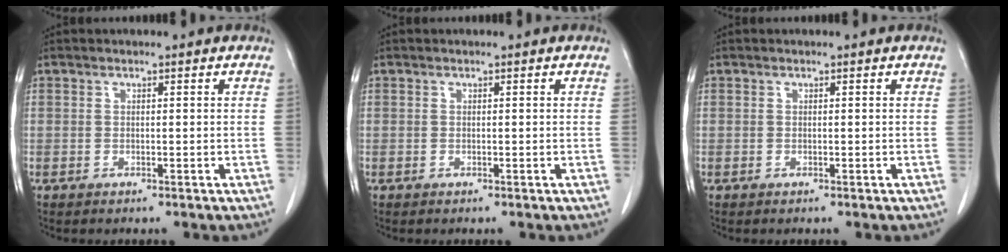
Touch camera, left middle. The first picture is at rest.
{"total": 0.0}
{"total": 0.0}